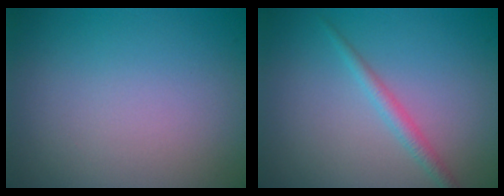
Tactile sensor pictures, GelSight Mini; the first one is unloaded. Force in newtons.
{"total": 1.6, "press": 1.6, "slide": 0.1}